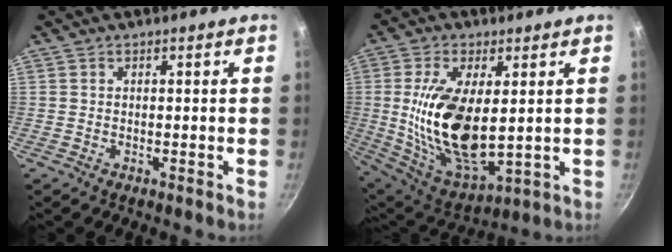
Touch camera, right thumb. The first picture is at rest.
{"total": 18.8, "force": [1.1, 8.9, 16.5], "torque": [-0.309, -0.021, 0.040]}